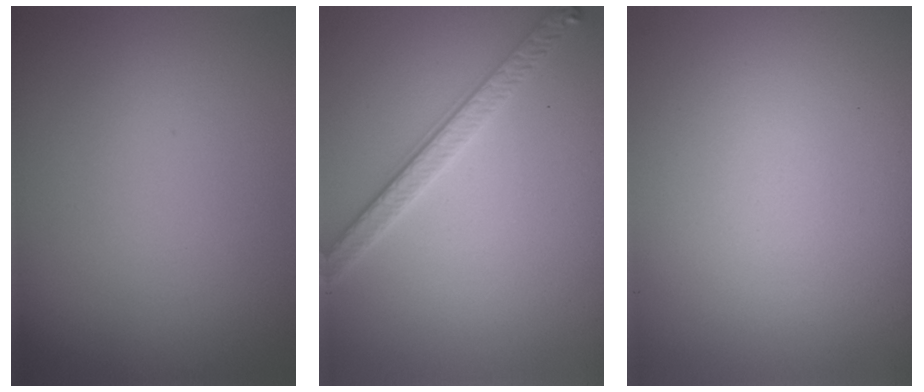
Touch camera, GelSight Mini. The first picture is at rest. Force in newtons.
{"total": 2.8, "press": 2.7, "slide": 0.8}
{"total": 0.0}